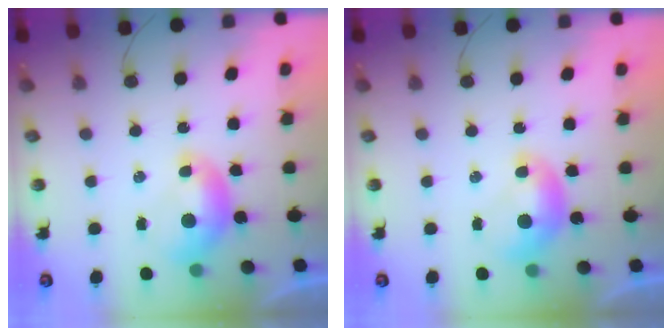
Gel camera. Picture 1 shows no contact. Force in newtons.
{"total": 0.0}